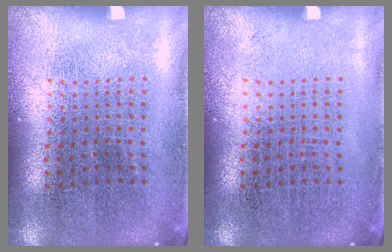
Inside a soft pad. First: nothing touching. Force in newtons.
{"total": 0.0}